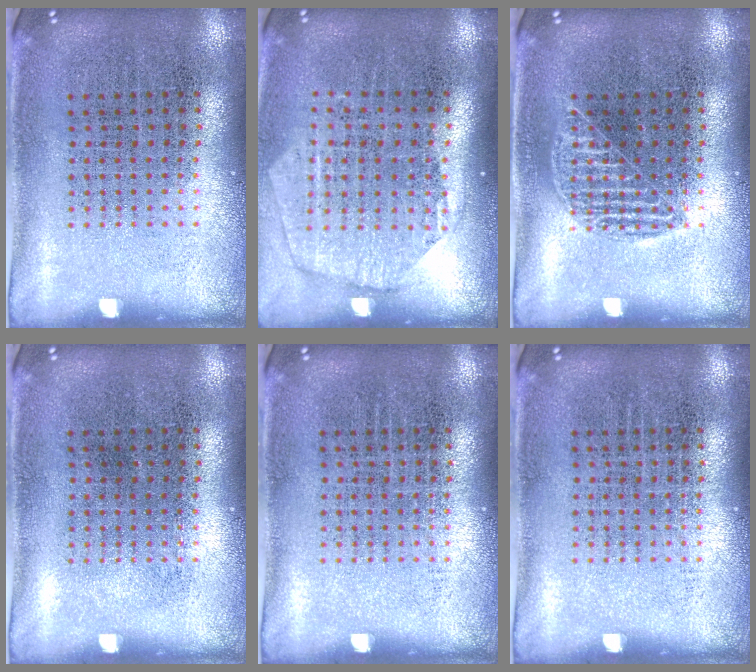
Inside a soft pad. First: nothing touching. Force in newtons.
{"total": 1.8, "press": 1.6, "slide": 0.8}
{"total": 1.2, "press": 1.2, "slide": 0.2}
{"total": 0.0}
{"total": 0.0}
{"total": 0.0}